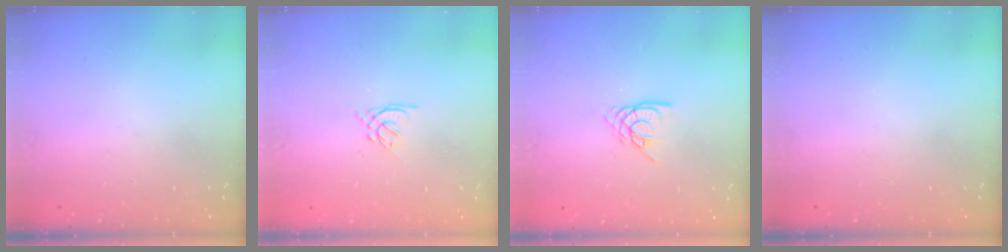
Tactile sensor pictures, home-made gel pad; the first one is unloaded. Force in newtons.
{"total": 1.3, "press": 1.1, "slide": 0.6}
{"total": 7.9, "press": 7.8, "slide": 0.9}
{"total": 0.0}